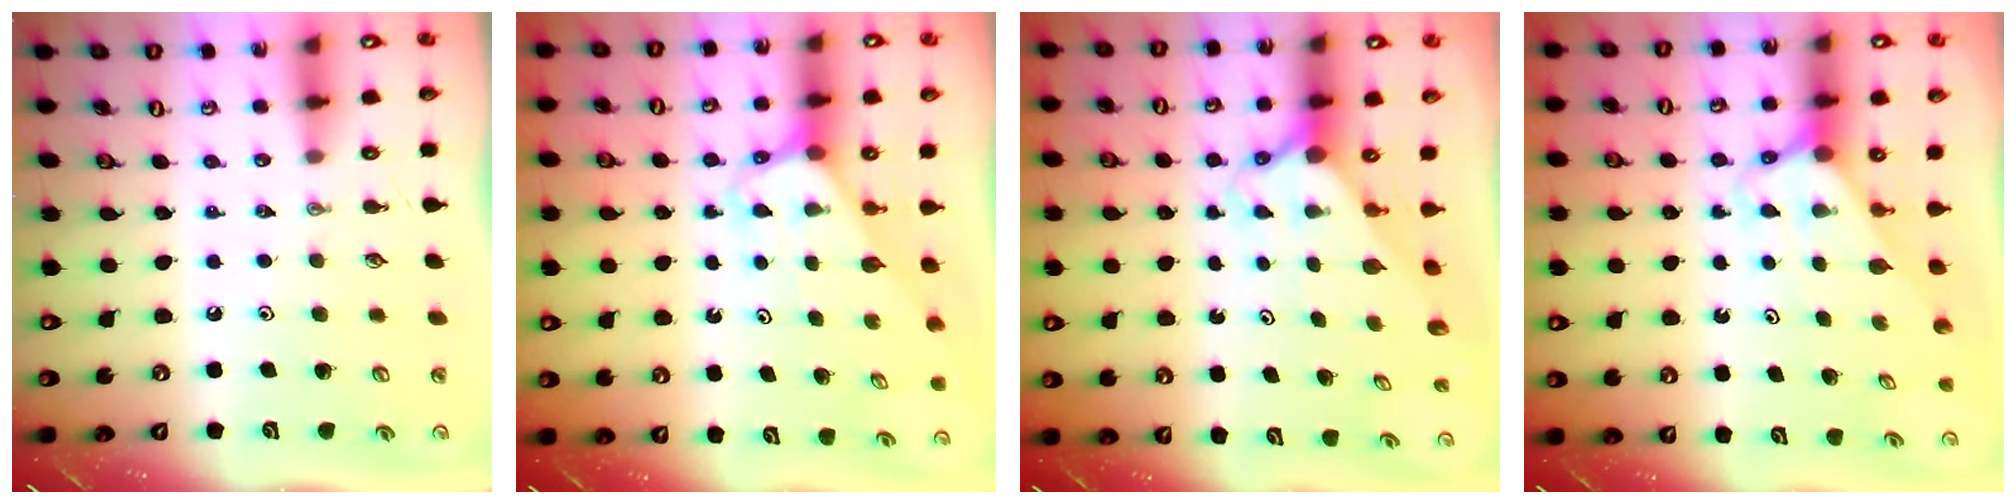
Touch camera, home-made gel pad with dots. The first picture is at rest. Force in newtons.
{"total": 3.0, "press": 3.0, "slide": 0.2}
{"total": 2.2, "press": 2.2, "slide": 0.2}
{"total": 2.7, "press": 2.7, "slide": 0.2}